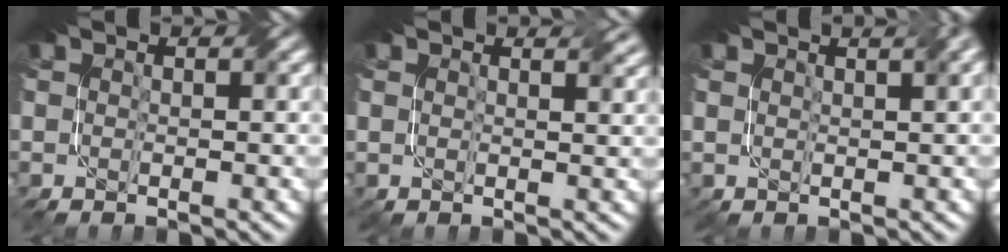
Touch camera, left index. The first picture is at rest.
{"total": 1.9, "force": [1.8, 0.6, 0.2], "torque": [-0.006, -0.005, 0.026]}
{"total": 2.9, "force": [2.0, 1.1, 1.9], "torque": [-0.014, 0.013, 0.024]}